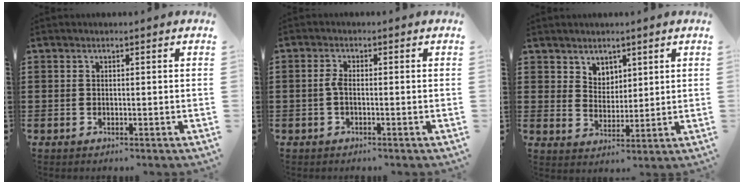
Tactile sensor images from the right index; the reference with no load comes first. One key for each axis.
{"total": 2.1, "fx": -0.4, "fy": 0.7, "fz": 1.9, "tx": -0.053, "ty": -0.003, "tz": -0.013}
{"total": 4.1, "fx": 3.0, "fy": 2.7, "fz": 0.0, "tx": -0.015, "ty": 0.002, "tz": 0.057}